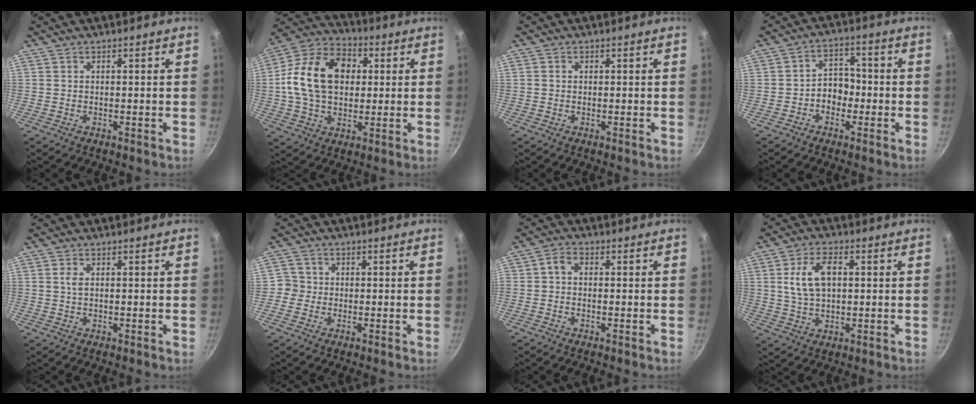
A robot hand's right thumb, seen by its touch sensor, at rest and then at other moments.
{"total": 18.2, "force": [2.2, 13.1, 12.4], "torque": [-0.196, 0.024, 0.023]}
{"total": 0.6, "force": [0.0, 0.6, 0.2], "torque": [-0.002, 0.003, 0.000]}
{"total": 5.5, "force": [-1.6, 4.3, 3.1], "torque": [-0.007, 0.024, -0.032]}
{"total": 1.3, "force": [0.3, 0.6, 1.1], "torque": [-0.023, 0.001, 0.005]}
{"total": 2.8, "force": [-0.7, 2.7, 0.3], "torque": [0.018, 0.010, -0.020]}
{"total": 2.4, "force": [-0.2, 1.5, 1.9], "torque": [-0.047, 0.009, -0.014]}
{"total": 9.0, "force": [1.6, 5.3, 7.1], "torque": [-0.124, 0.009, 0.031]}